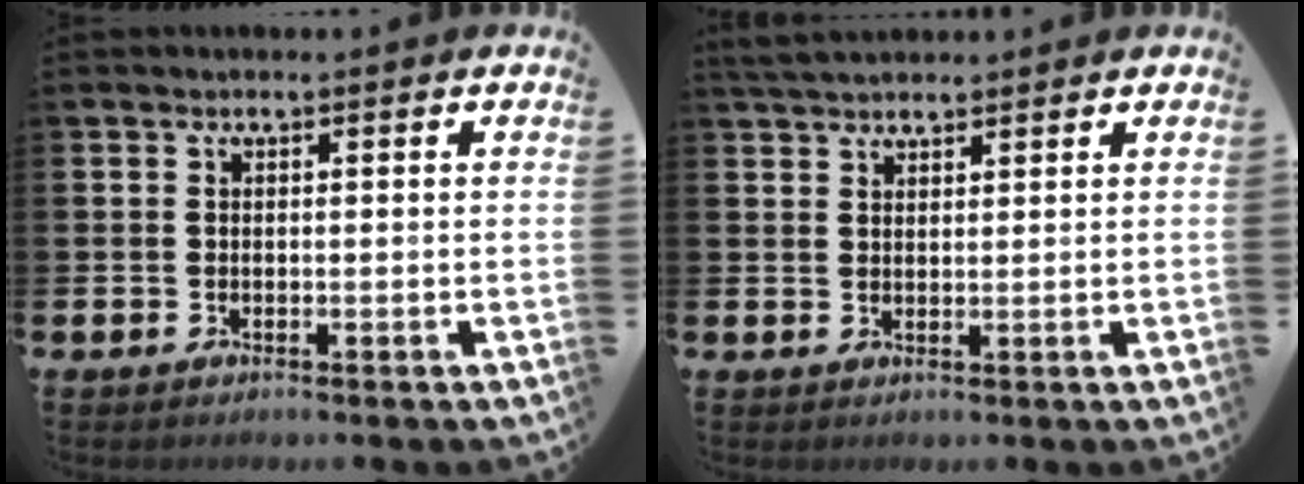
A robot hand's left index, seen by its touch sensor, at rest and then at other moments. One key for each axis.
{"total": 3.2, "fx": 3.0, "fy": 0.7, "fz": 0.7, "tx": -0.019, "ty": -0.007, "tz": 0.056}